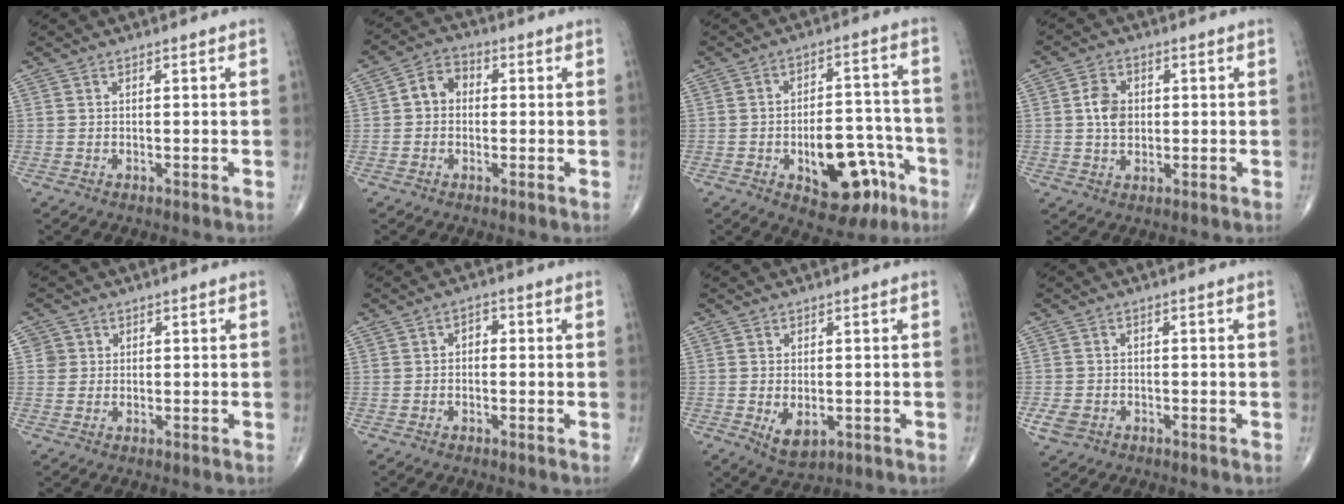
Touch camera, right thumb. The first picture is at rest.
{"total": 5.3, "force": [0.2, 4.3, 3.1], "torque": [-0.038, 0.021, -0.007]}
{"total": 15.3, "force": [-6.4, 8.0, 11.3], "torque": [-0.126, 0.050, -0.078]}
{"total": 5.6, "force": [0.6, 4.2, 3.7], "torque": [-0.056, 0.000, 0.006]}
{"total": 2.4, "force": [0.5, 2.4, 0.0], "torque": [0.019, 0.003, 0.003]}
{"total": 2.3, "force": [0.0, 1.6, 1.6], "torque": [-0.010, 0.009, -0.009]}
{"total": 4.8, "force": [-1.1, 2.7, 3.8], "torque": [-0.059, -0.009, -0.006]}
{"total": 3.3, "force": [-1.4, 2.5, 1.6], "torque": [-0.033, 0.004, -0.021]}